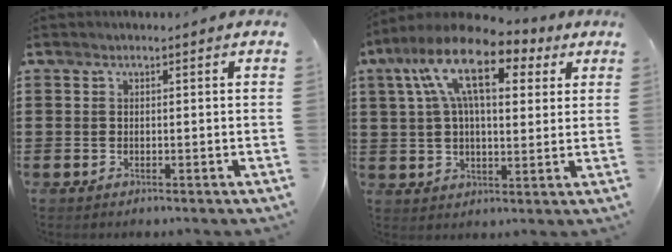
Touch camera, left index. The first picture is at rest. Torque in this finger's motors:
{"motor_torque": [2.14, 0.00, 1.05, 0.21]}